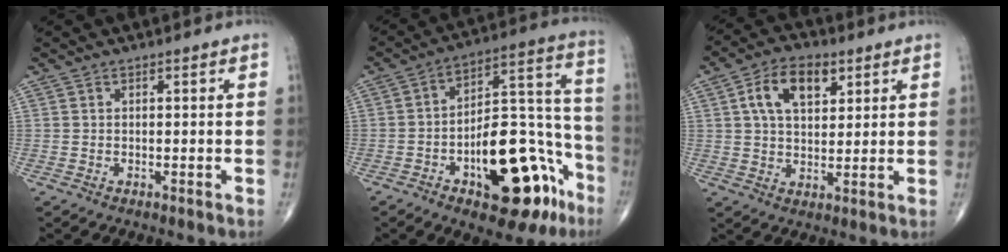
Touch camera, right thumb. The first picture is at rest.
{"total": 23.4, "force": [-10.5, 10.7, 18.0], "torque": [-0.210, 0.084, -0.139]}
{"total": 10.0, "force": [3.8, 5.8, 7.2], "torque": [-0.109, -0.003, 0.063]}